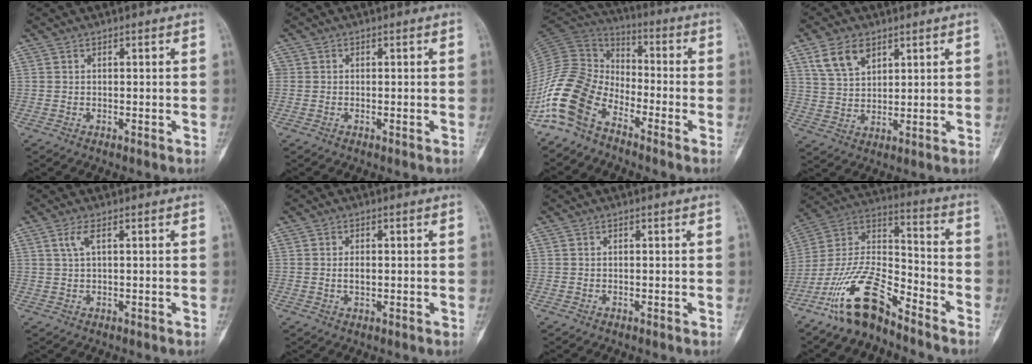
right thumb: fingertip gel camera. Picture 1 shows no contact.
{"total": 0.6, "force": [0.0, 0.6, 0.2], "torque": [0.003, 0.002, -0.003]}
{"total": 13.9, "force": [-8.7, 7.7, 7.6], "torque": [-0.158, 0.070, -0.187]}
{"total": 7.1, "force": [4.2, 4.2, 4.0], "torque": [-0.066, -0.015, 0.087]}
{"total": 2.3, "force": [0.9, 0.5, 2.1], "torque": [-0.058, 0.007, 0.026]}
{"total": 2.0, "force": [0.1, 1.2, 1.7], "torque": [-0.028, -0.001, 0.004]}
{"total": 0.0}
{"total": 15.7, "force": [-11.1, 5.4, 9.7], "torque": [-0.181, 0.084, -0.216]}